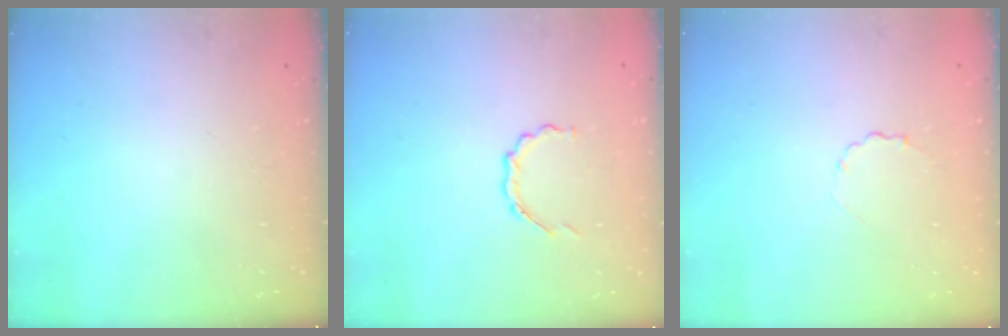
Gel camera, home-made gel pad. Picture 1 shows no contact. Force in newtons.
{"total": 3.3, "press": 3.1, "slide": 1.0}
{"total": 2.1, "press": 1.9, "slide": 0.9}